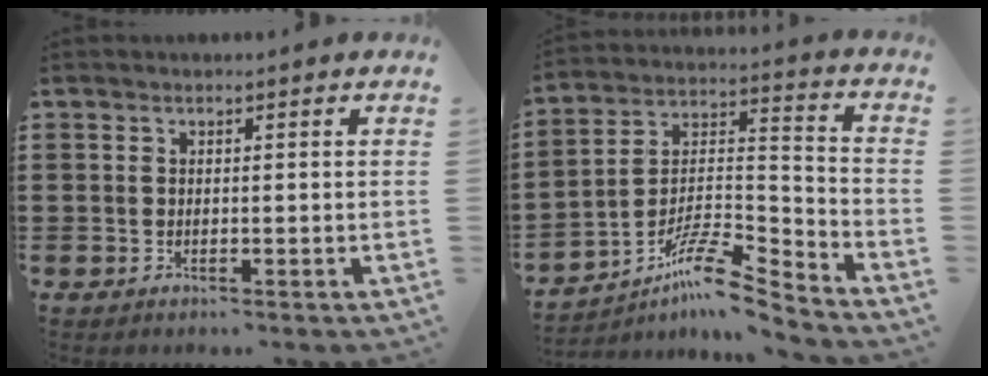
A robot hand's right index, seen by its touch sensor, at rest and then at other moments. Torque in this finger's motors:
{"motor_torque": [-1.85, -0.23, -0.80, -0.21]}